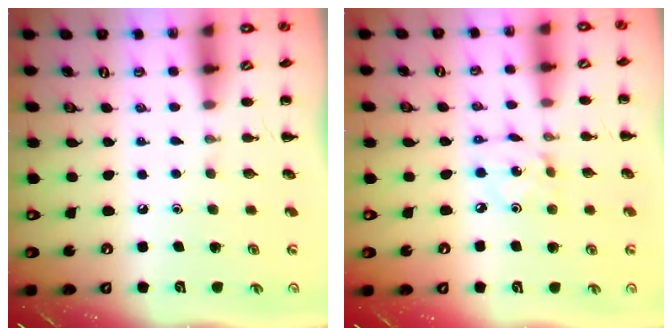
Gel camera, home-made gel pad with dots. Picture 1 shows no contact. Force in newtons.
{"total": 2.2, "press": 2.2, "slide": 0.4}